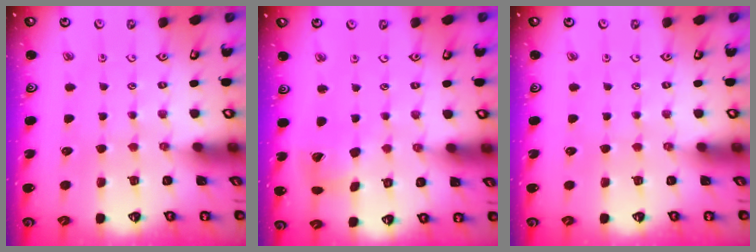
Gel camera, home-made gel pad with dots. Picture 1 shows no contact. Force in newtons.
{"total": 8.5, "press": 8.4, "slide": 1.2}
{"total": 0.0}